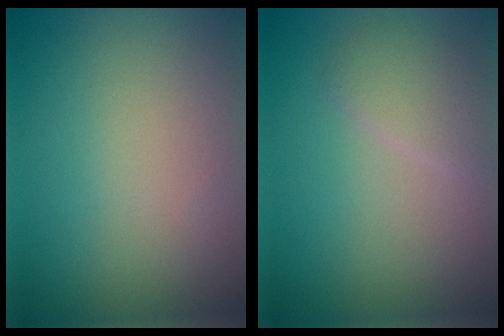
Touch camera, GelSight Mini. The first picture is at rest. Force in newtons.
{"total": 1.8, "press": 1.8, "slide": 0.2}